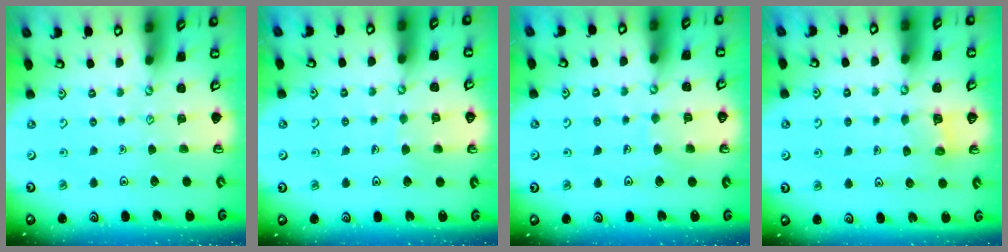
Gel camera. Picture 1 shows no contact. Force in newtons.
{"total": 5.6, "press": 5.6, "slide": 0.4}
{"total": 5.8, "press": 5.8, "slide": 0.6}
{"total": 5.1, "press": 5.1, "slide": 0.3}